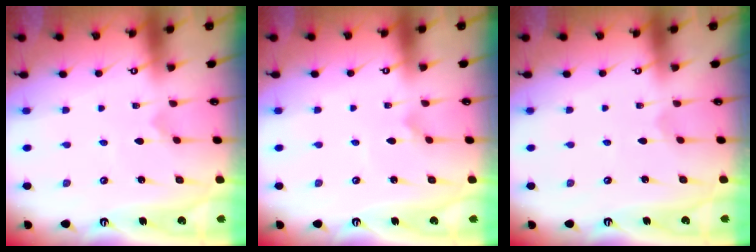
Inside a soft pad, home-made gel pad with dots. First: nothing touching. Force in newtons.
{"total": 0.7, "press": 0.7, "slide": 0.1}
{"total": 1.2, "press": 1.1, "slide": 0.1}